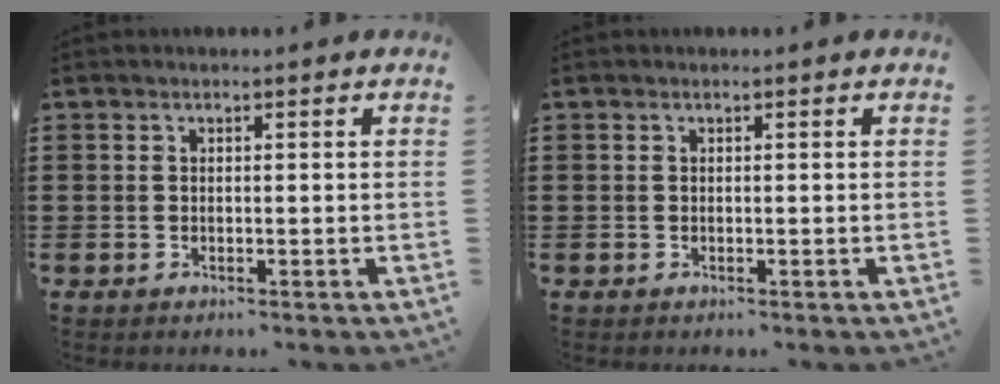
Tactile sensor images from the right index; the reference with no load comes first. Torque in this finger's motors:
{"motor_torque": [0.00, 0.00, 0.00, -0.01]}